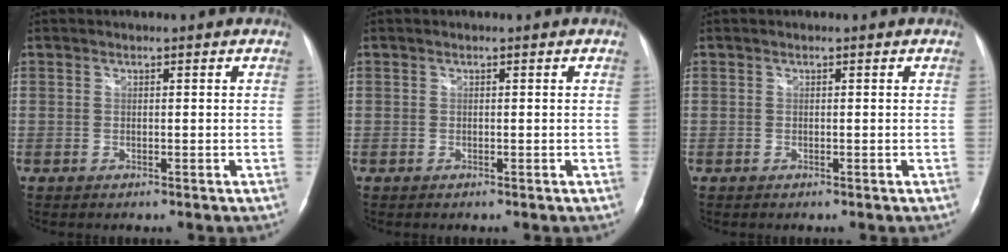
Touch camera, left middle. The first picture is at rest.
{"total": 0.0}
{"total": 0.0}